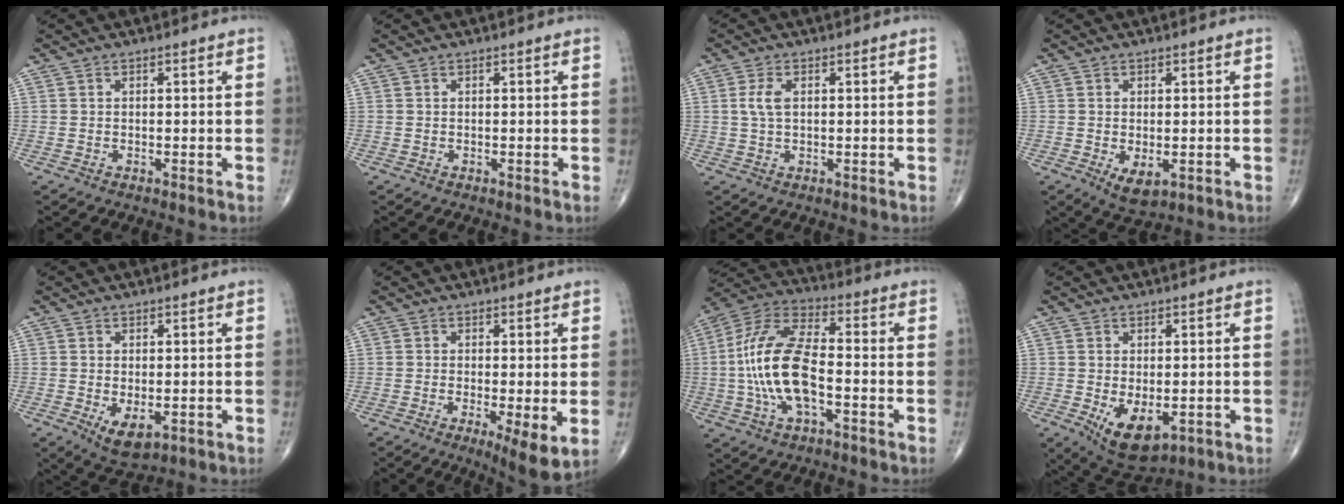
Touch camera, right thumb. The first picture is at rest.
{"total": 0.0}
{"total": 3.2, "force": [0.6, 1.7, 2.7], "torque": [-0.066, 0.005, 0.012]}
{"total": 4.4, "force": [-1.2, 2.3, 3.6], "torque": [-0.058, -0.010, -0.009]}
{"total": 4.9, "force": [-1.3, 2.5, 4.1], "torque": [-0.066, -0.011, -0.012]}
{"total": 6.5, "force": [-1.3, 1.6, 6.2], "torque": [-0.102, -0.022, -0.022]}
{"total": 16.0, "force": [-2.5, 7.0, 14.2], "torque": [-0.296, 0.033, -0.053]}
{"total": 8.5, "force": [-2.2, 4.6, 6.8], "torque": [-0.102, -0.014, -0.017]}